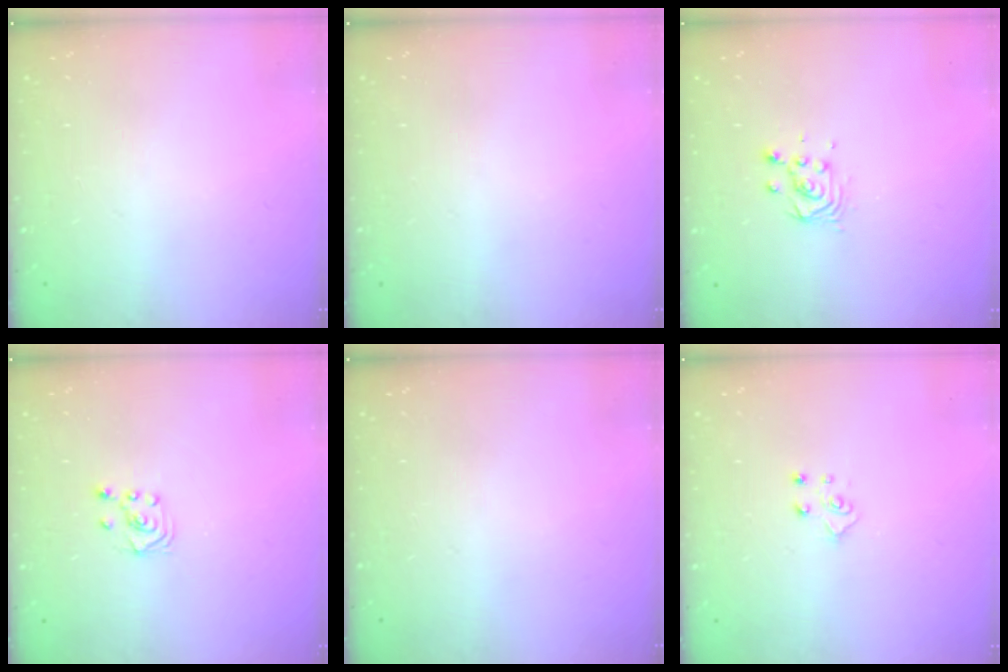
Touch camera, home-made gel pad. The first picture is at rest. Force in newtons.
{"total": 0.0}
{"total": 3.7, "press": 3.7, "slide": 0.3}
{"total": 2.3, "press": 2.2, "slide": 0.6}
{"total": 0.0}
{"total": 4.3, "press": 4.2, "slide": 0.4}